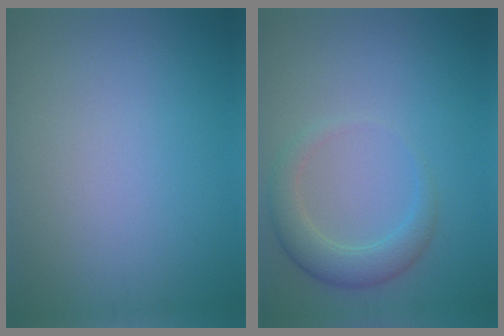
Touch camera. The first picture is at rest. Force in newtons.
{"total": 3.2, "press": 3.2, "slide": 0.2}